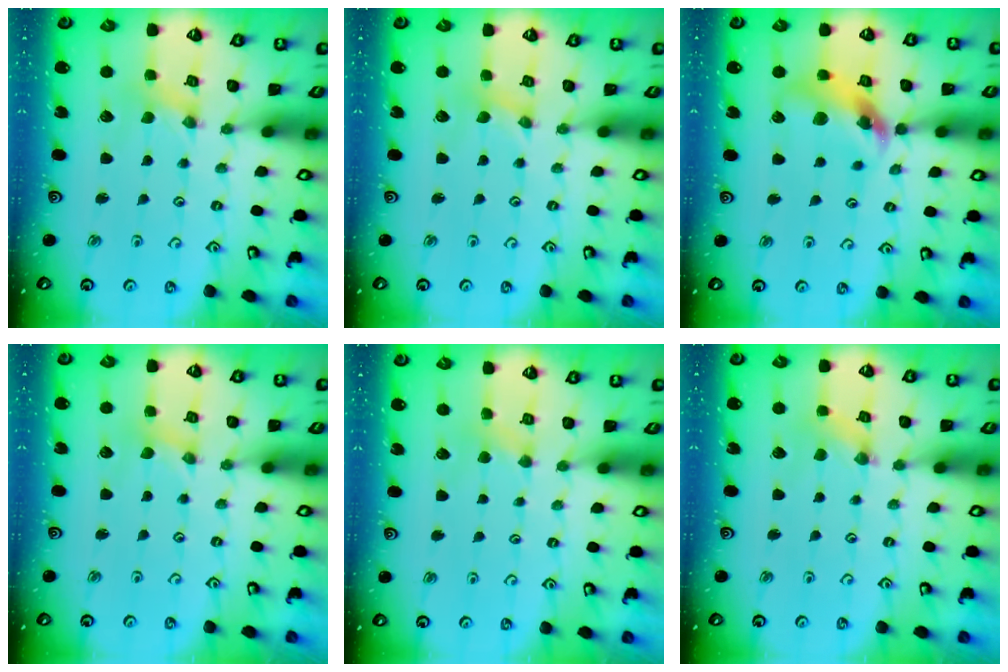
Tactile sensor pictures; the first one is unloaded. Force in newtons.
{"total": 0.8, "press": 0.8, "slide": 0.2}
{"total": 12.9, "press": 12.7, "slide": 1.8}
{"total": 0.0}
{"total": 3.0, "press": 2.9, "slide": 0.5}
{"total": 1.6, "press": 1.5, "slide": 0.2}